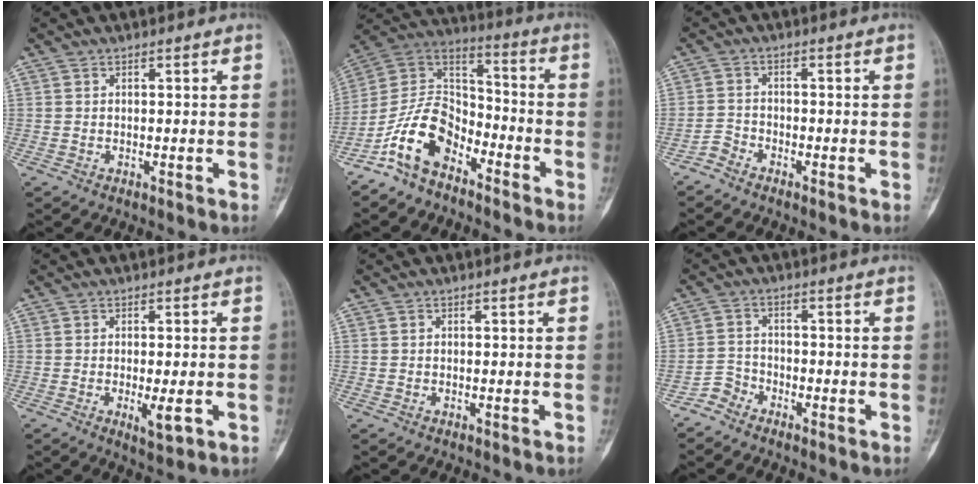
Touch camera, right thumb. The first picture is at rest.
{"total": 13.2, "force": [-8.2, 7.8, 6.9], "torque": [-0.119, 0.081, -0.169]}
{"total": 2.1, "force": [-2.0, 0.7, 0.0], "torque": [-0.001, 0.007, -0.048]}
{"total": 4.3, "force": [-1.2, 1.4, 3.9], "torque": [-0.062, -0.009, -0.013]}
{"total": 0.0}
{"total": 3.0, "force": [-2.6, 1.4, -0.4], "torque": [0.014, 0.010, -0.062]}